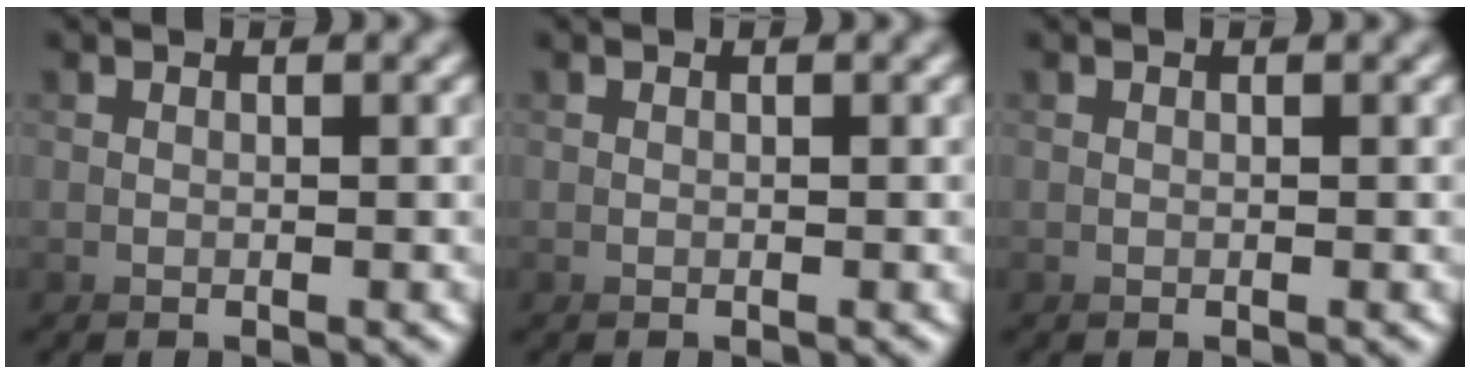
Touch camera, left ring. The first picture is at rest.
{"total": 0.0}
{"total": 0.0}